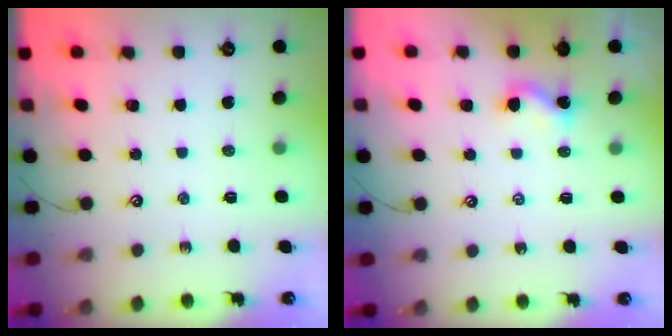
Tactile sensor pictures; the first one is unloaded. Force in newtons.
{"total": 2.7, "press": 2.7, "slide": 0.3}